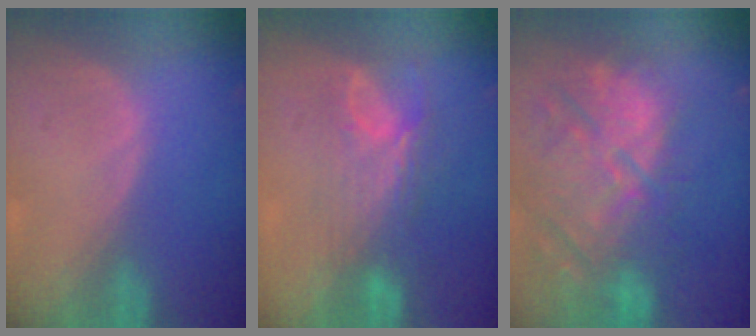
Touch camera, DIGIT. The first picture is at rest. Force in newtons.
{"total": 7.8, "press": 6.8, "slide": 3.9}
{"total": 14.0, "press": 12.5, "slide": 6.2}